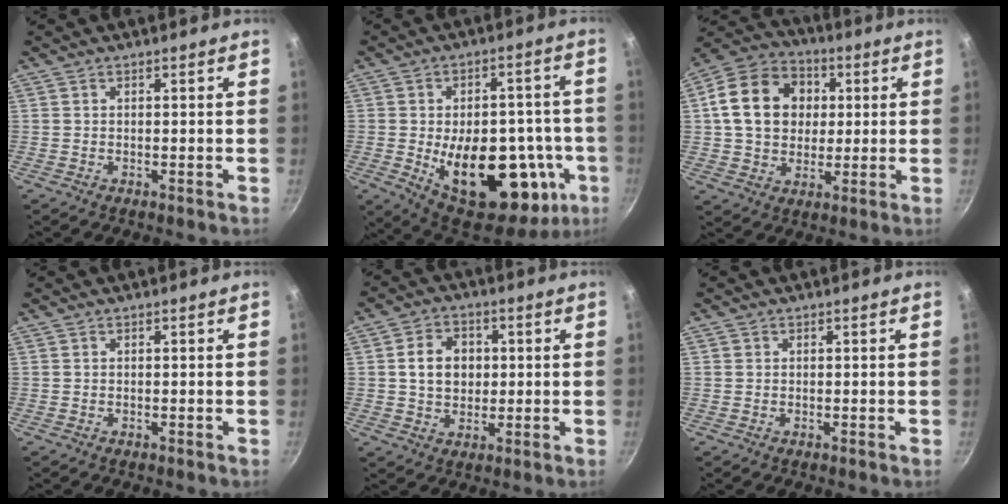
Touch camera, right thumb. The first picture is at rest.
{"total": 26.8, "force": [-6.0, 14.9, 21.5], "torque": [-0.261, 0.010, -0.063]}
{"total": 16.8, "force": [2.9, 13.4, 9.7], "torque": [-0.144, 0.019, 0.039]}
{"total": 0.0}
{"total": 8.4, "force": [1.1, 6.7, 4.9], "torque": [-0.059, 0.007, 0.014]}
{"total": 0.9, "force": [0.3, 0.8, 0.2], "torque": [-0.003, 0.002, 0.002]}